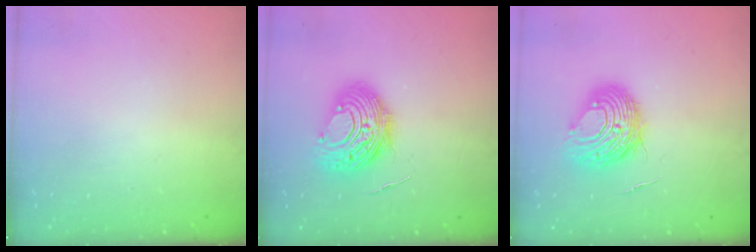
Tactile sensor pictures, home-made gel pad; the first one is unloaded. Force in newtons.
{"total": 12.0, "press": 12.0, "slide": 0.9}
{"total": 9.5, "press": 9.5, "slide": 1.0}